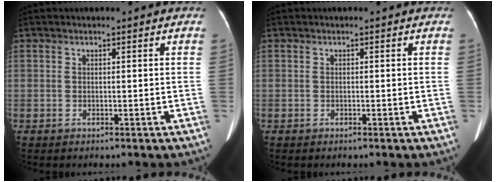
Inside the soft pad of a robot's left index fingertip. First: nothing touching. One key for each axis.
{"total": 0.0}